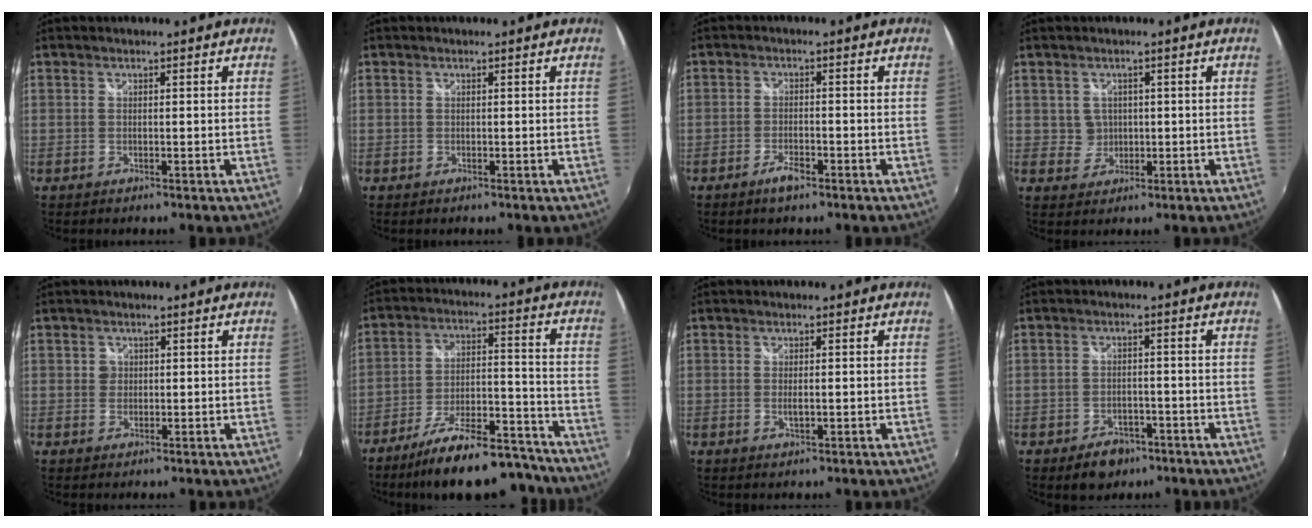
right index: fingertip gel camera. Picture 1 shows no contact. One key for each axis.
{"total": 0.0}
{"total": 3.2, "fx": -2.3, "fy": 0.8, "fz": 2.1, "tx": -0.052, "ty": -0.002, "tz": -0.044}
{"total": 2.5, "fx": 0.4, "fy": 2.5, "fz": 0.0, "tx": 0.003, "ty": 0.008, "tz": 0.009}
{"total": 1.7, "fx": 0.3, "fy": 1.6, "fz": 0.2, "tx": 0.001, "ty": 0.003, "tz": 0.002}
{"total": 20.5, "fx": -17.3, "fy": 5.9, "fz": 9.4, "tx": -0.160, "ty": 0.009, "tz": -0.245}
{"total": 1.7, "fx": -0.2, "fy": 0.6, "fz": 1.6, "tx": -0.029, "ty": -0.003, "tz": -0.001}
{"total": 5.8, "fx": -3.9, "fy": 3.7, "fz": 2.3, "tx": -0.058, "ty": 0.003, "tz": -0.046}